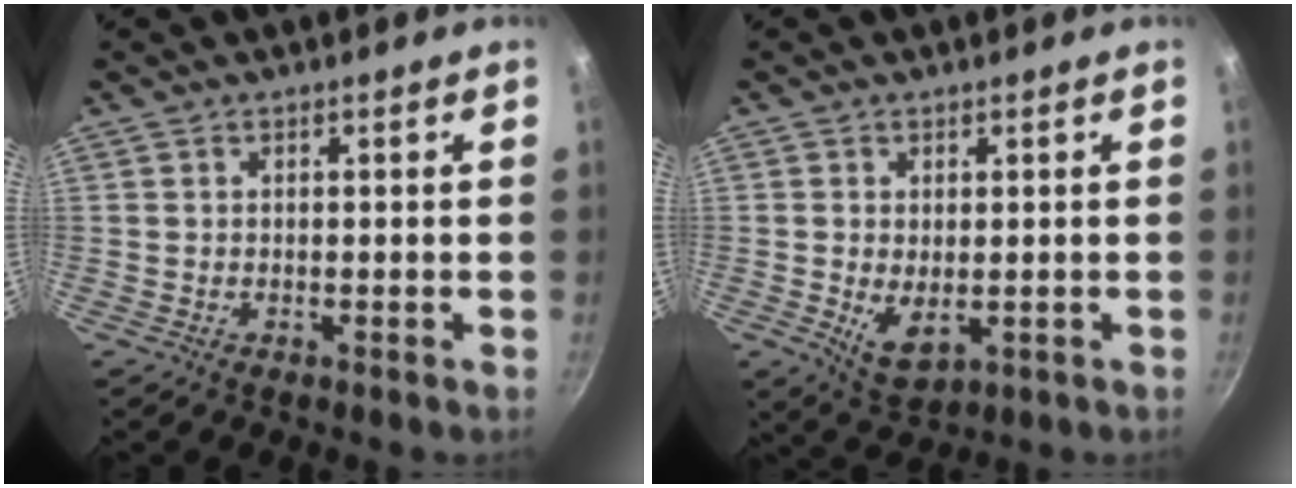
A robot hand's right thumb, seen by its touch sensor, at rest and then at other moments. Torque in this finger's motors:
{"motor_torque": [-0.63, 0.58, 0.21, 0.64, 0.01]}